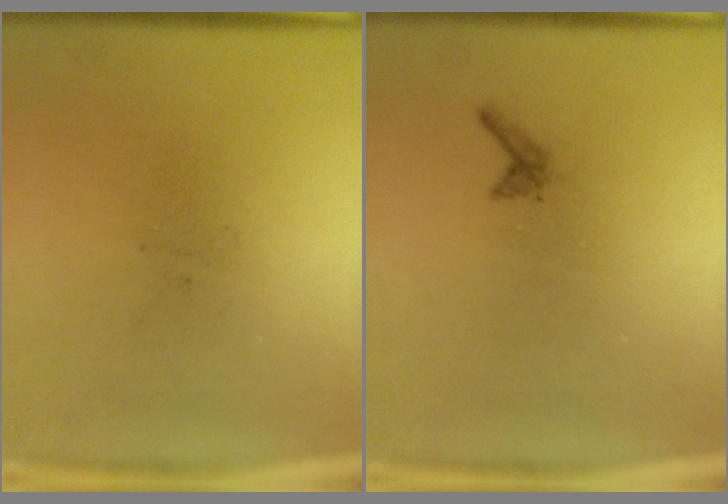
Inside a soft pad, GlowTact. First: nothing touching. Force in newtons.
{"total": 0.6}